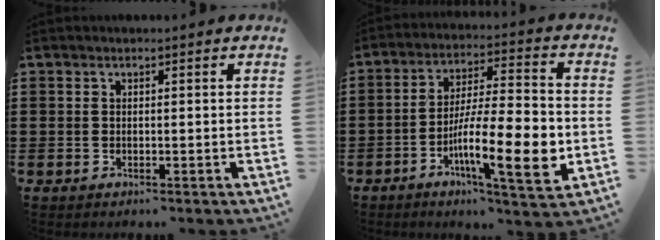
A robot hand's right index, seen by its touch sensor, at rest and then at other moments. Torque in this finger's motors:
{"motor_torque": [2.14, 0.00, 1.05, 0.18]}